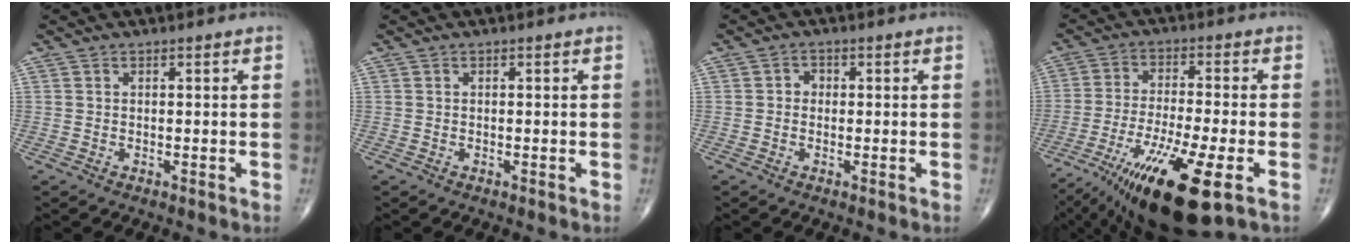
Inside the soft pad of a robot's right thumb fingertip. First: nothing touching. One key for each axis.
{"total": 0.0}
{"total": 1.6, "fx": -0.1, "fy": 1.4, "fz": 0.7, "tx": -0.001, "ty": 0.005, "tz": -0.007}
{"total": 17.6, "fx": -8.6, "fy": 3.5, "fz": 15.0, "tx": -0.285, "ty": -0.006, "tz": -0.141}